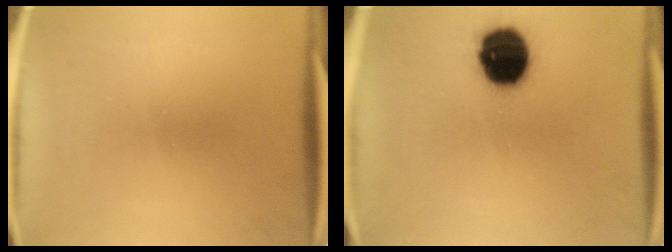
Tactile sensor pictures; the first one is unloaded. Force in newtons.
{"total": 15.1}